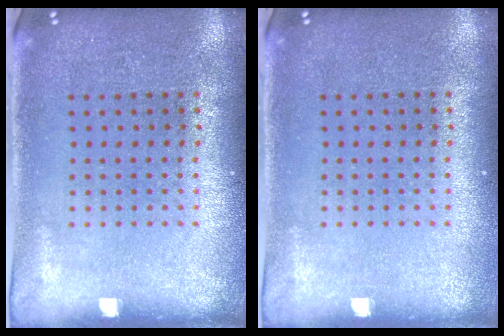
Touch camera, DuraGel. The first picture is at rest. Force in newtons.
{"total": 0.0}